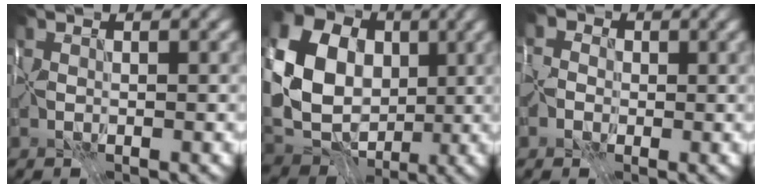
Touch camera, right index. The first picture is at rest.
{"total": 15.5, "force": [1.8, 12.6, 8.8], "torque": [-0.197, 0.008, 0.023]}
{"total": 4.7, "force": [0.0, 4.4, 1.5], "torque": [-0.014, 0.028, -0.041]}